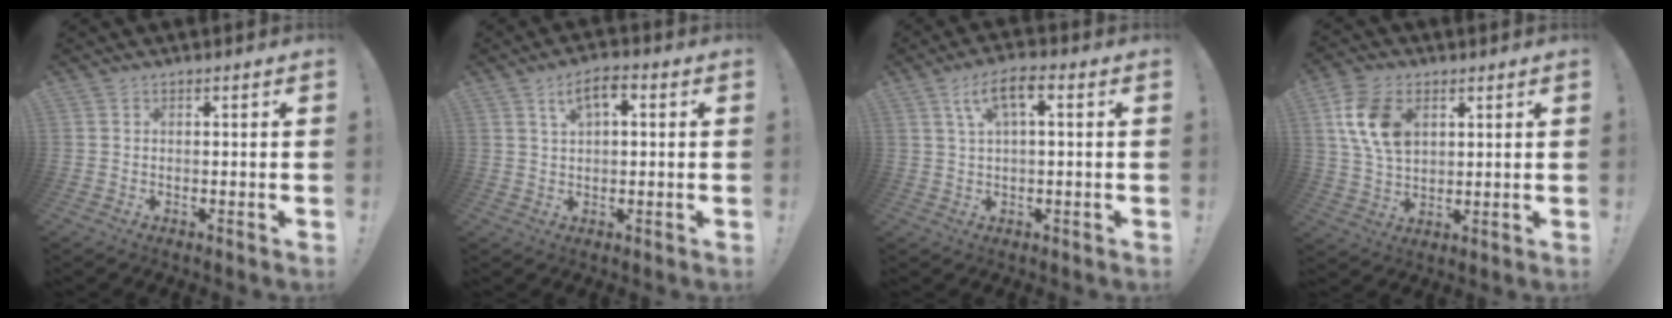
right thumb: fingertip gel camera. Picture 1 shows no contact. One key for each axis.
{"total": 5.6, "fx": 1.8, "fy": 2.8, "fz": 4.6, "tx": -0.064, "ty": 0.000, "tz": 0.028}
{"total": 7.1, "fx": 1.7, "fy": 2.4, "fz": 6.4, "tx": -0.111, "ty": 0.005, "tz": 0.028}
{"total": 13.0, "fx": 4.2, "fy": 8.5, "fz": 8.8, "tx": -0.172, "ty": 0.001, "tz": 0.083}